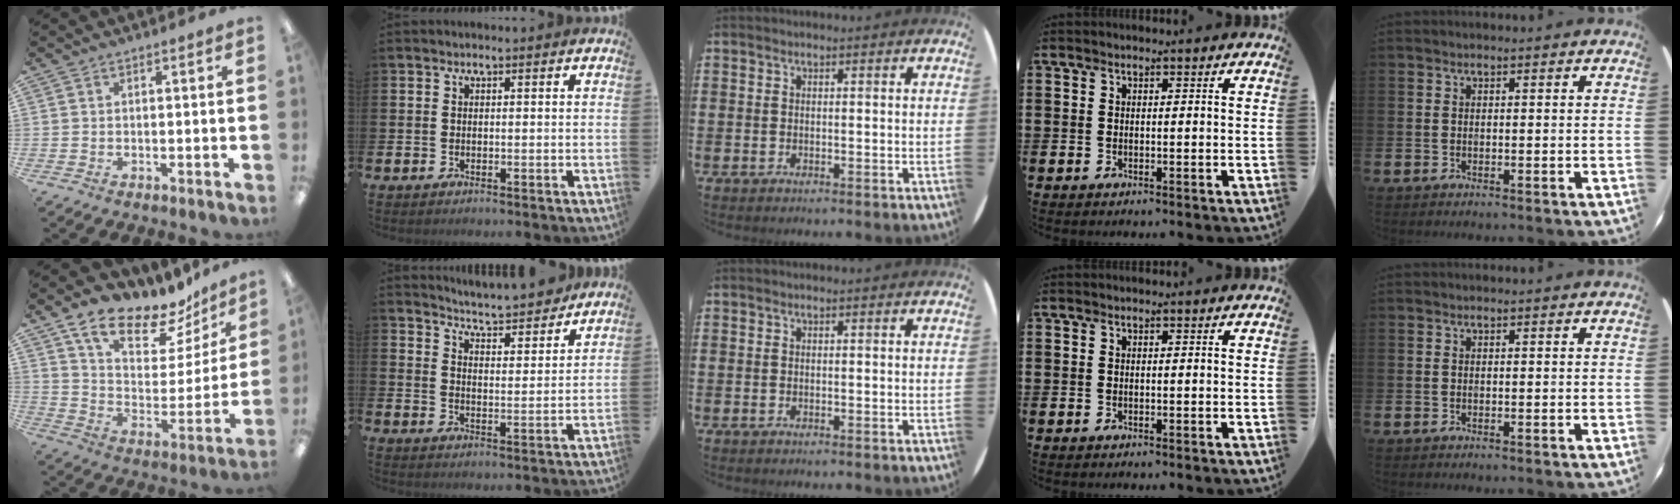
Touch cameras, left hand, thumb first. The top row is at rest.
{"thumb": {"total": 16.5, "force": [13.0, 6.6, 7.8], "torque": [-0.135, -0.091, 0.225]}, "index": {"total": 5.5, "force": [5.5, 0.1, 0.5], "torque": [-0.026, -0.051, 0.092]}}